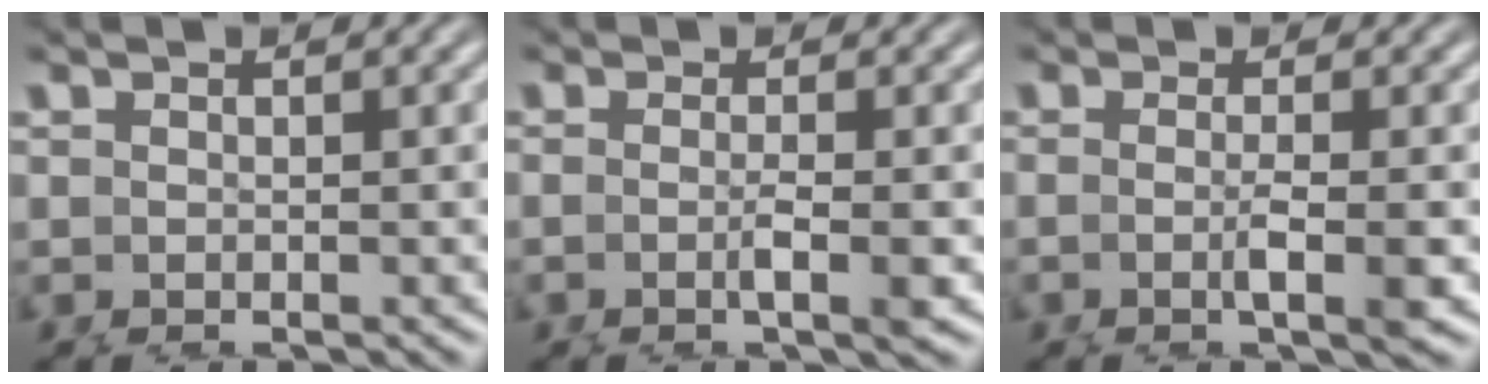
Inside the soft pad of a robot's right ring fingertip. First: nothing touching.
{"total": 1.7, "force": [0.1, -0.3, 1.7], "torque": [-0.029, -0.011, 0.008]}
{"total": 2.1, "force": [0.1, -0.2, 2.1], "torque": [-0.035, -0.012, 0.007]}